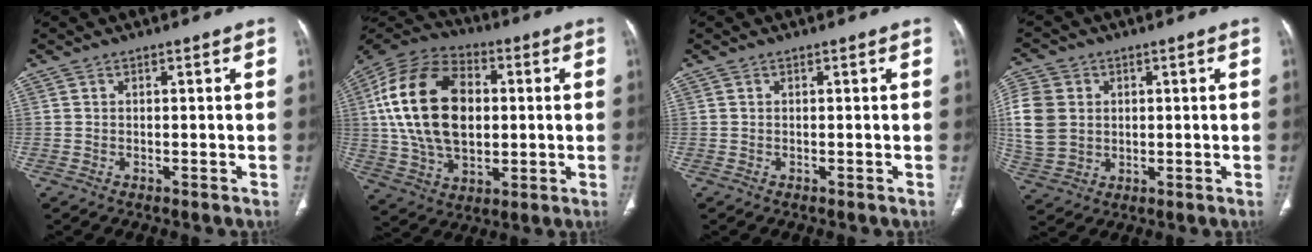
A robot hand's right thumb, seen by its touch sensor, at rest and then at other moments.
{"total": 23.6, "force": [2.6, 15.2, 17.9], "torque": [-0.326, 0.008, 0.048]}
{"total": 0.0}
{"total": 12.7, "force": [1.5, 10.4, 7.2], "torque": [-0.162, 0.001, 0.037]}